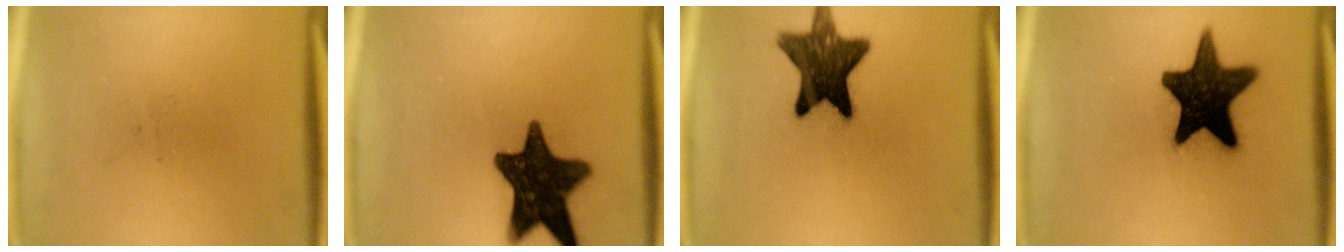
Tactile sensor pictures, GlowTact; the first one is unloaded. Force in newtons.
{"total": 16.0}
{"total": 13.3}
{"total": 18.0}